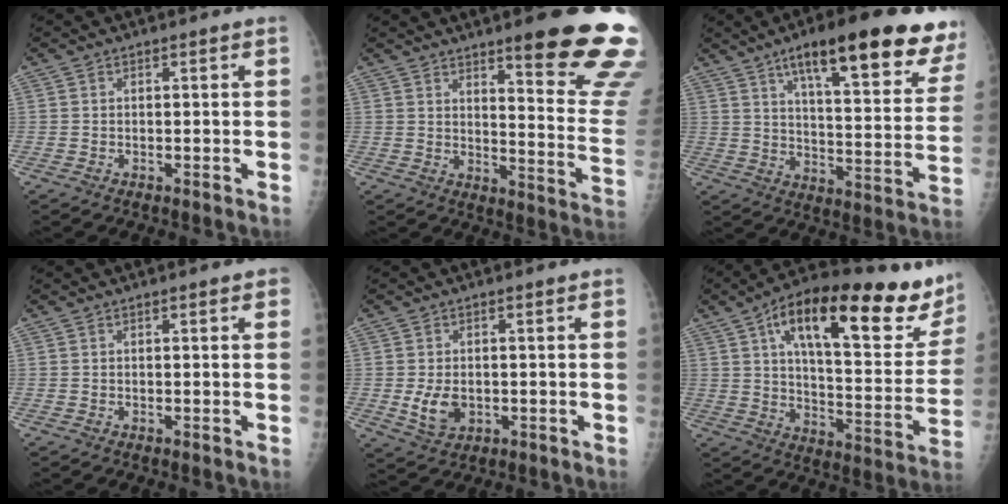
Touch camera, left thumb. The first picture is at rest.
{"total": 19.9, "force": [13.1, 2.9, 14.7], "torque": [-0.156, -0.083, 0.171]}
{"total": 24.7, "force": [15.6, 5.8, 18.3], "torque": [-0.224, -0.046, 0.217]}
{"total": 1.5, "force": [0.8, 0.4, 1.2], "torque": [-0.016, 0.000, 0.008]}
{"total": 5.2, "force": [-0.6, 3.6, 3.6], "torque": [-0.056, -0.008, 0.001]}
{"total": 29.6, "force": [17.3, 9.9, 21.9], "torque": [-0.292, -0.032, 0.251]}